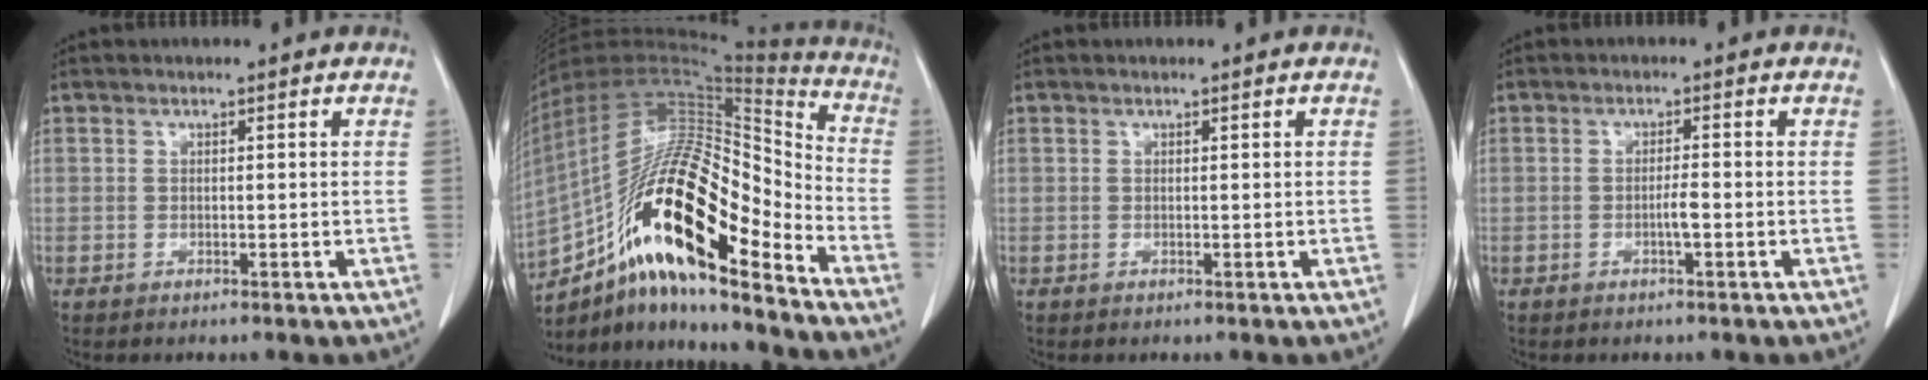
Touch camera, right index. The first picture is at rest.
{"total": 24.4, "force": [-12.8, 5.8, 19.9], "torque": [-0.362, 0.007, -0.220]}
{"total": 0.0}
{"total": 1.7, "force": [-0.5, 0.0, 1.6], "torque": [-0.027, 0.002, -0.007]}